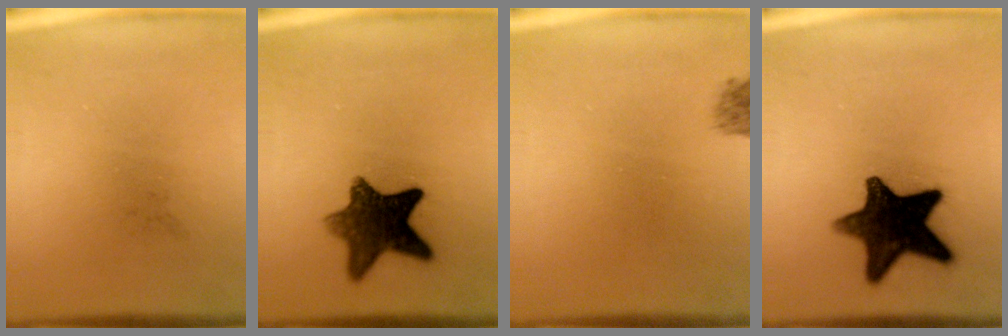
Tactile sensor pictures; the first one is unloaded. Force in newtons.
{"total": 10.4}
{"total": 1.4}
{"total": 14.7}